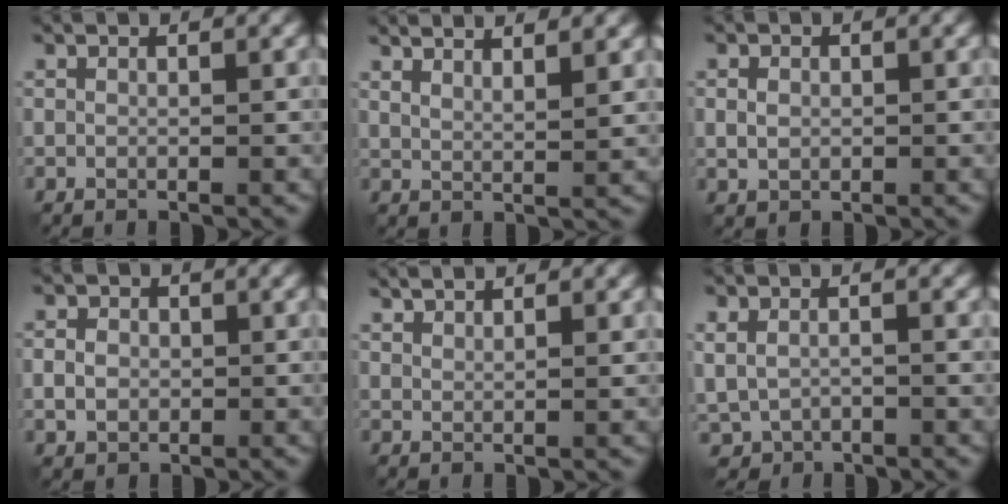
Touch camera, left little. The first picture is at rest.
{"total": 4.2, "force": [3.2, 1.0, 2.6], "torque": [-0.028, 0.012, 0.035]}
{"total": 1.5, "force": [-0.3, 1.2, 0.8], "torque": [-0.016, -0.002, -0.003]}
{"total": 2.3, "force": [-0.6, 2.0, 1.1], "torque": [-0.022, -0.003, -0.013]}
{"total": 1.9, "force": [1.6, 0.4, 0.9], "torque": [-0.007, 0.003, 0.023]}
{"total": 2.9, "force": [-0.6, 2.1, 1.9], "torque": [-0.040, -0.011, -0.007]}